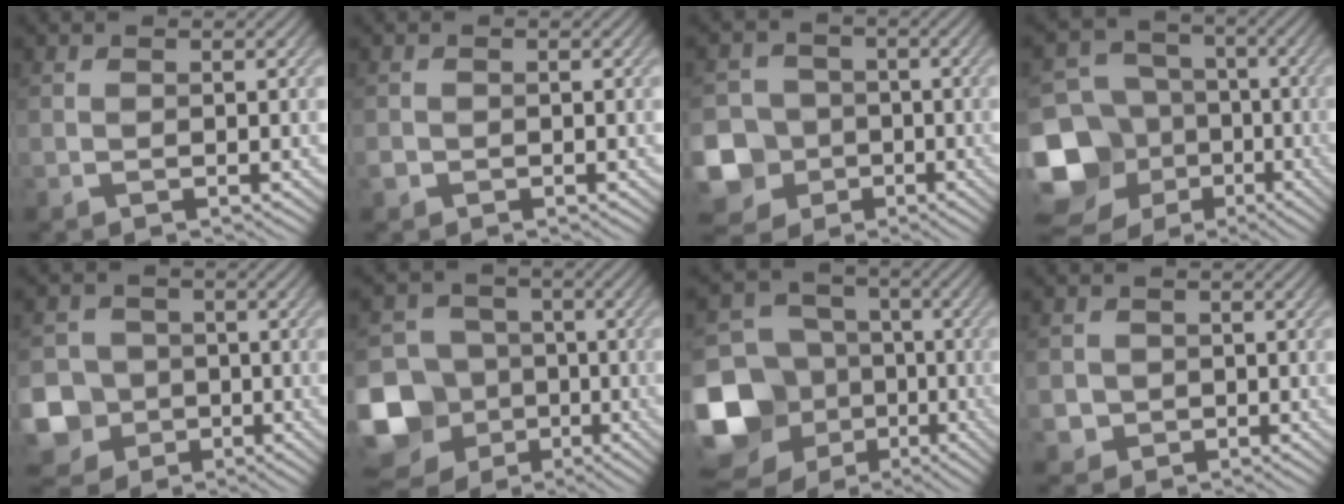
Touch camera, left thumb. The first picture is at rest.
{"total": 0.9, "force": [-0.5, 0.8, 0.2], "torque": [-0.006, -0.005, -0.012]}
{"total": 11.8, "force": [-4.5, 10.5, 3.3], "torque": [-0.118, -0.041, -0.101]}
{"total": 15.8, "force": [-5.6, 13.6, 5.8], "torque": [-0.194, -0.019, -0.107]}
{"total": 10.4, "force": [-3.9, 9.3, 2.7], "torque": [-0.094, -0.036, -0.093]}
{"total": 17.1, "force": [-6.7, 14.7, 5.5], "torque": [-0.182, -0.036, -0.125]}
{"total": 17.6, "force": [-6.0, 14.9, 7.1], "torque": [-0.218, -0.018, -0.111]}
{"total": 2.3, "force": [-0.5, 2.2, 0.4], "torque": [-0.007, -0.006, -0.011]}